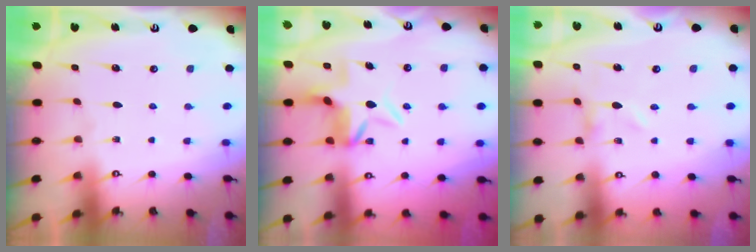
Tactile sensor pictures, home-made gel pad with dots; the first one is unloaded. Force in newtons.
{"total": 7.8, "press": 7.5, "slide": 2.0}
{"total": 0.0}